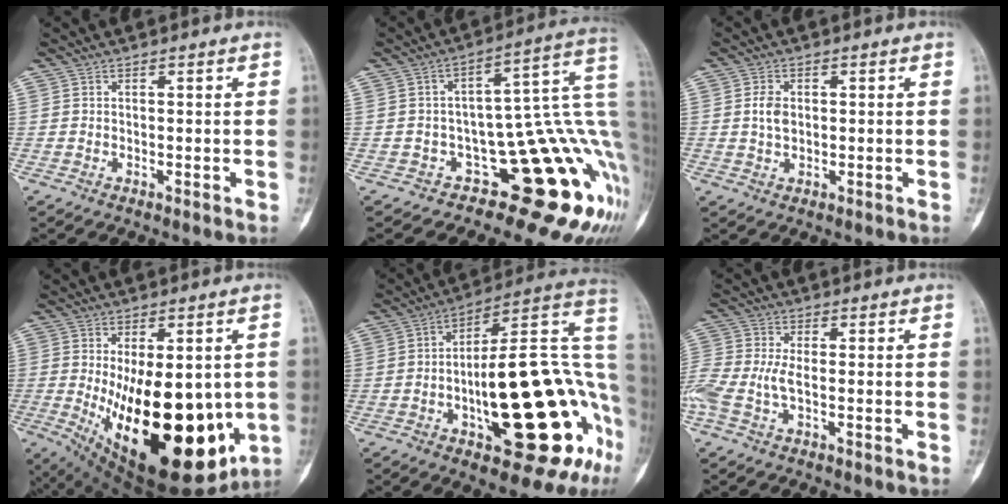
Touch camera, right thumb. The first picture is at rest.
{"total": 17.5, "force": [-5.1, 7.1, 15.1], "torque": [-0.100, 0.073, -0.065]}
{"total": 3.1, "force": [0.4, 2.1, 2.3], "torque": [-0.039, 0.000, 0.008]}
{"total": 26.6, "force": [-4.1, 12.3, 23.2], "torque": [-0.292, -0.040, -0.025]}
{"total": 32.0, "force": [-7.1, 11.0, 29.2], "torque": [-0.334, 0.021, -0.092]}
{"total": 6.8, "force": [-1.7, 2.8, 6.0], "torque": [-0.168, 0.010, -0.039]}